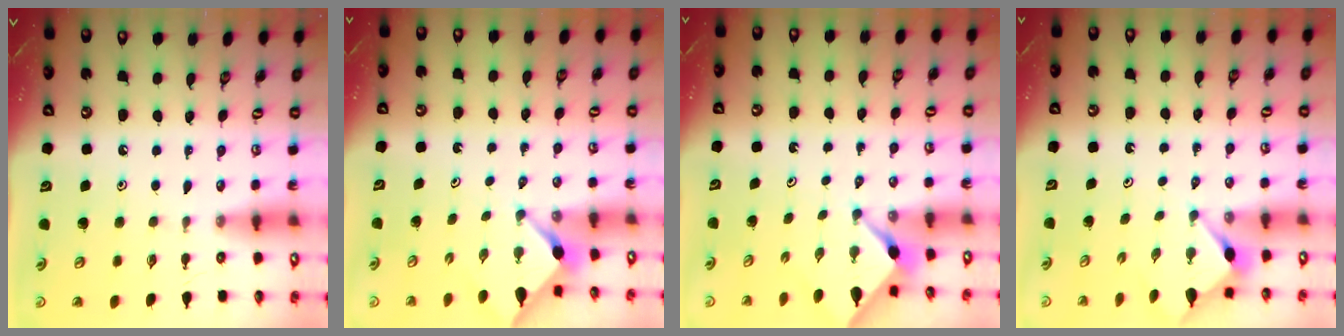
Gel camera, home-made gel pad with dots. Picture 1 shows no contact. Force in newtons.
{"total": 2.7, "press": 2.7, "slide": 0.4}
{"total": 2.3, "press": 2.3, "slide": 0.3}
{"total": 3.2, "press": 3.2, "slide": 0.4}